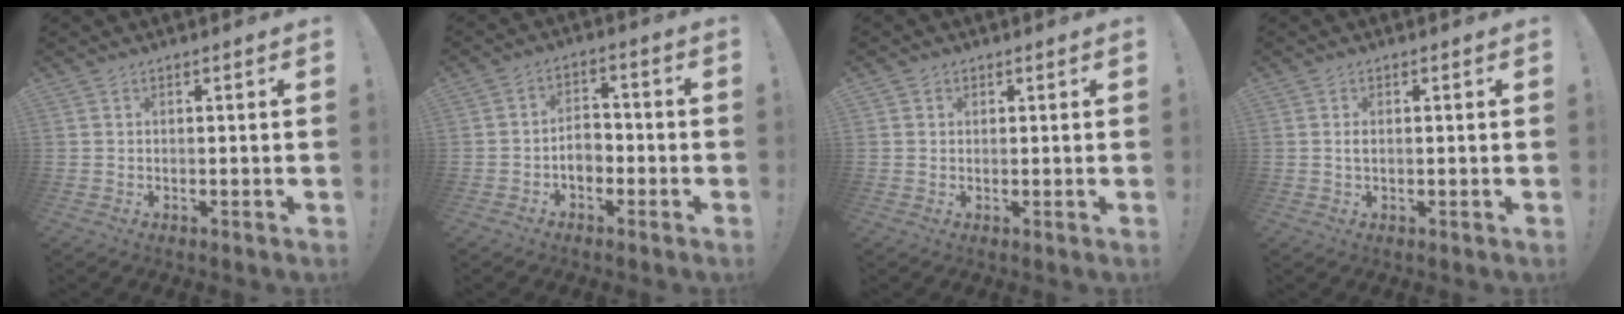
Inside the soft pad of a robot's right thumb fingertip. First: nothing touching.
{"total": 6.6, "force": [-2.0, 4.8, 4.1], "torque": [-0.064, 0.012, -0.036]}
{"total": 1.3, "force": [0.6, 1.1, 0.1], "torque": [0.005, -0.003, 0.010]}
{"total": 1.1, "force": [0.1, 0.6, 1.0], "torque": [-0.013, 0.000, 0.000]}